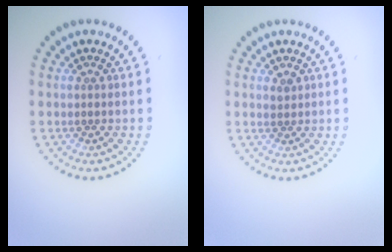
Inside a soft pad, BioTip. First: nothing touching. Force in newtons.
{"total": 0.8, "press": 0.7, "slide": 0.3}